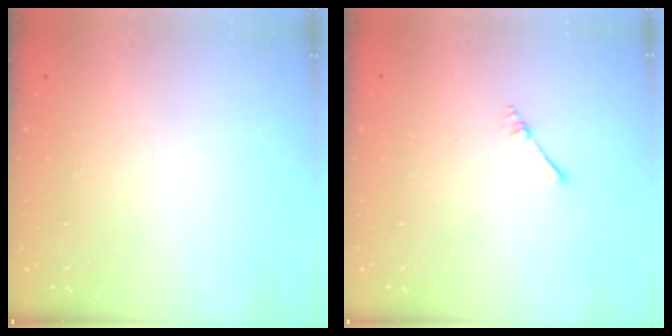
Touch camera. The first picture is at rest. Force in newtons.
{"total": 2.2, "press": 2.2, "slide": 0.3}